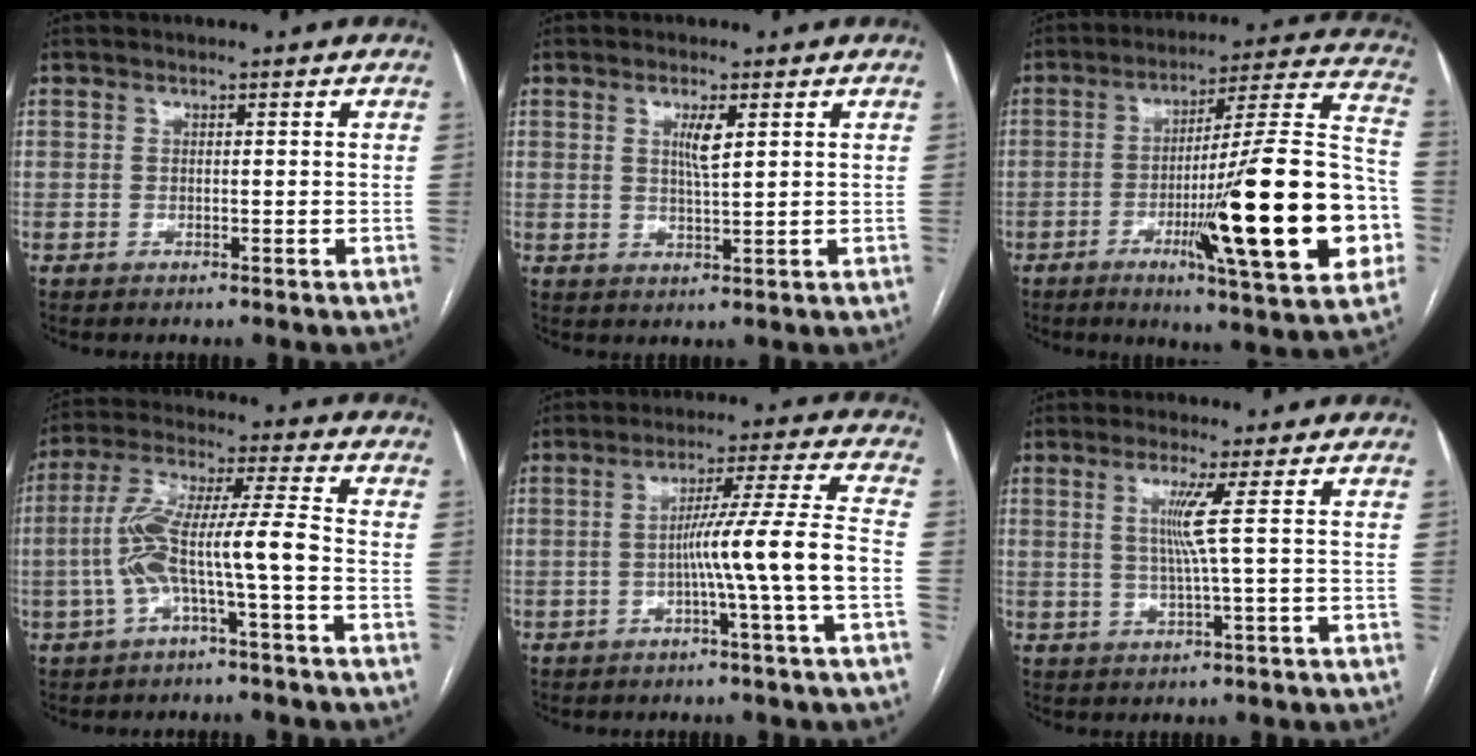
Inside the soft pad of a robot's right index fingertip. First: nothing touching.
{"total": 3.3, "force": [1.2, 0.3, 3.0], "torque": [-0.057, -0.004, 0.022]}
{"total": 26.4, "force": [-6.7, 1.5, 25.5], "torque": [-0.327, -0.004, -0.104]}
{"total": 10.0, "force": [-2.8, 0.1, 9.6], "torque": [-0.200, 0.030, -0.053]}
{"total": 10.1, "force": [-2.6, -2.3, 9.5], "torque": [-0.156, 0.012, -0.042]}
{"total": 4.2, "force": [0.9, -1.5, 3.8], "torque": [-0.077, -0.005, 0.020]}